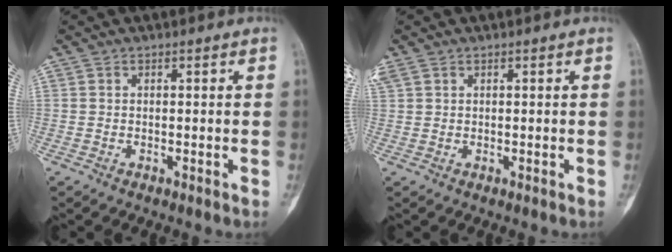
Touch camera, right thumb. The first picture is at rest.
{"total": 1.5, "force": [1.0, 0.9, 0.8], "torque": [-0.026, 0.017, 0.027]}